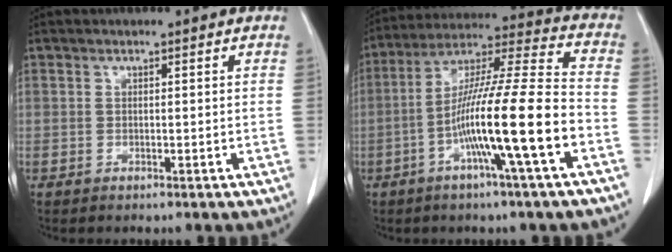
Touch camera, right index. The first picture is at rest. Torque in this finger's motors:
{"motor_torque": [1.82, -0.32, 1.05, 0.21]}